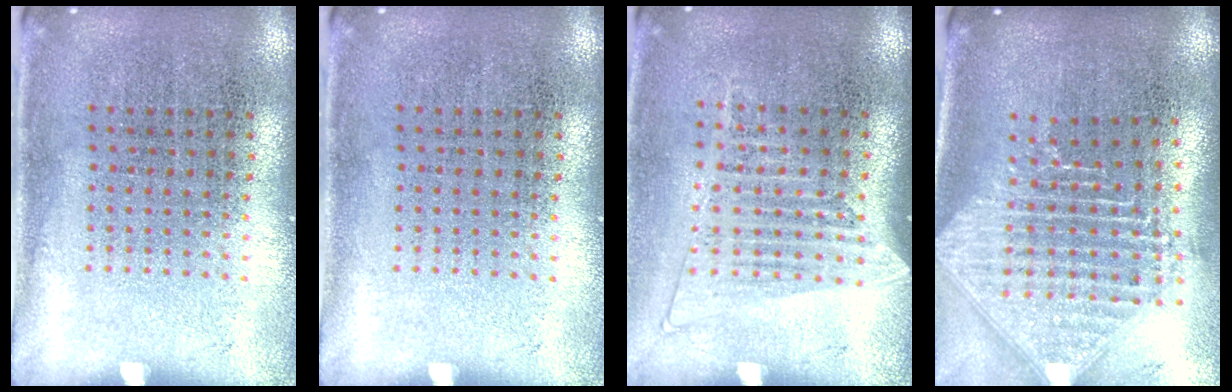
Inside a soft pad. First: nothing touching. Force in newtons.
{"total": 0.0}
{"total": 1.4, "press": 1.3, "slide": 0.6}
{"total": 2.4, "press": 1.8, "slide": 1.5}